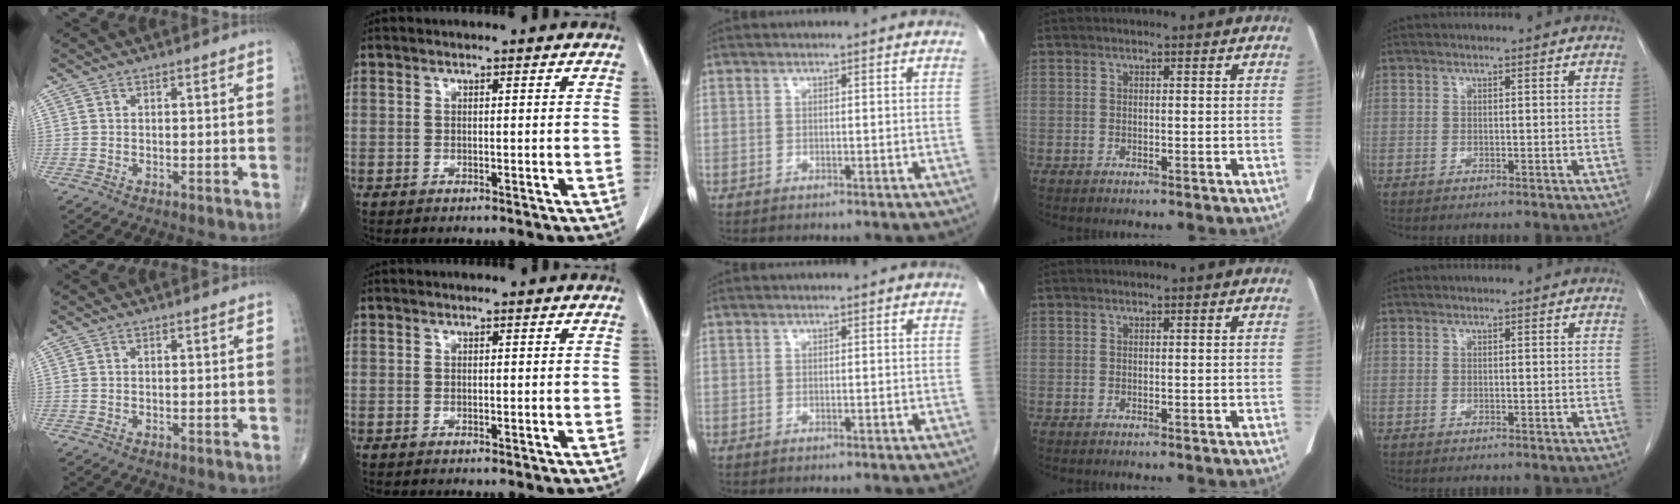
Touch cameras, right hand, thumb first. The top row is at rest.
{}